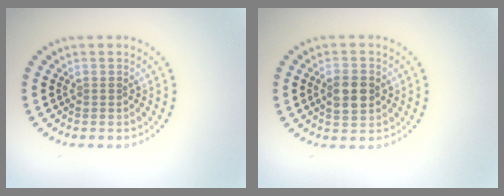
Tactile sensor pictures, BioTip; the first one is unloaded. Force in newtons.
{"total": 3.4, "press": 3.4, "slide": 0.1}